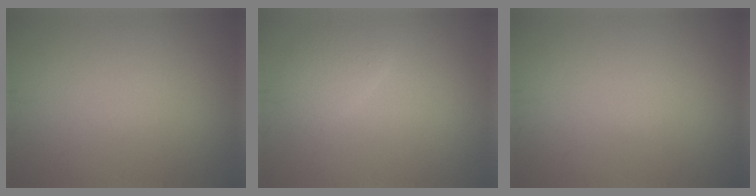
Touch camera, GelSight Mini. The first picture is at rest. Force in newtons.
{"total": 2.1, "press": 2.1, "slide": 0.1}
{"total": 0.0}